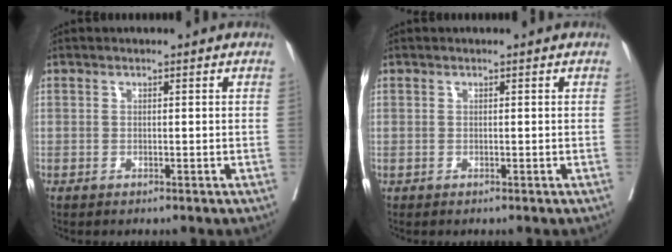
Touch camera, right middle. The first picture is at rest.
{"total": 0.0}